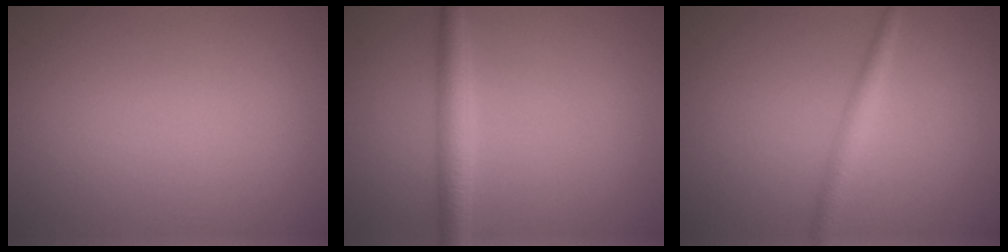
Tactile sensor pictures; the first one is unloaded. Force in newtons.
{"total": 2.8, "press": 2.8, "slide": 0.0}
{"total": 2.1, "press": 2.1, "slide": 0.1}